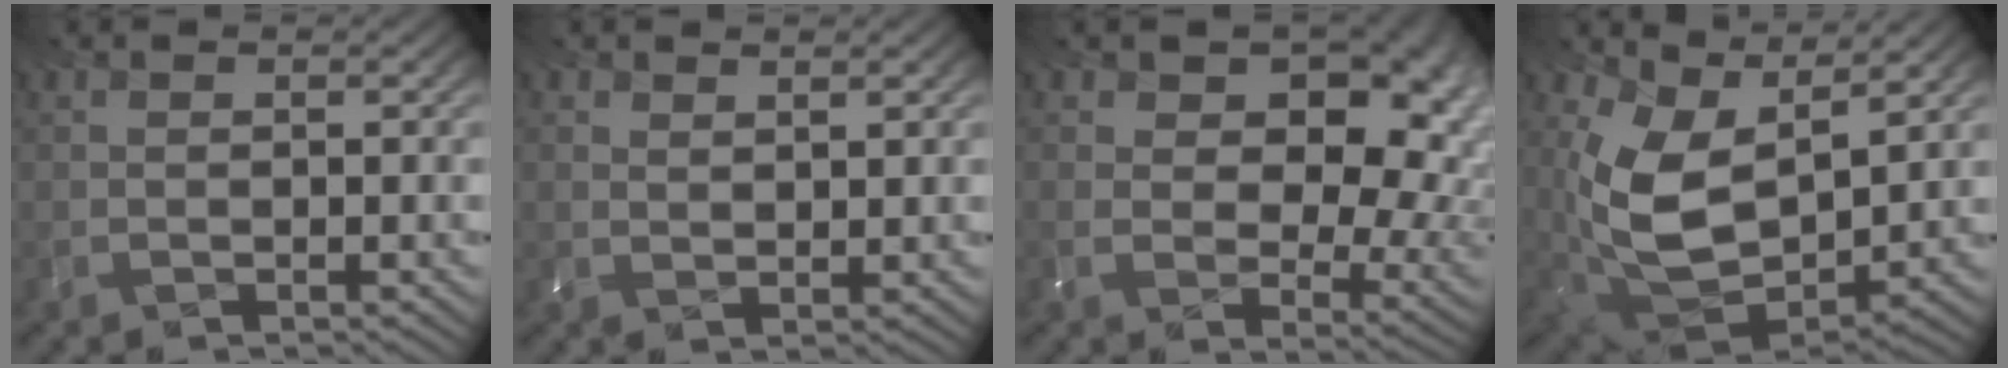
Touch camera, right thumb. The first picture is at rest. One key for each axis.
{"total": 1.3, "fx": 1.3, "fy": -0.1, "fz": -0.3, "tx": 0.000, "ty": -0.010, "tz": 0.041}
{"total": 11.9, "fx": 4.3, "fy": 7.6, "fz": 8.0, "tx": -0.147, "ty": -0.015, "tz": 0.106}
{"total": 10.2, "fx": 2.8, "fy": 6.5, "fz": 7.4, "tx": -0.185, "ty": -0.026, "tz": 0.087}